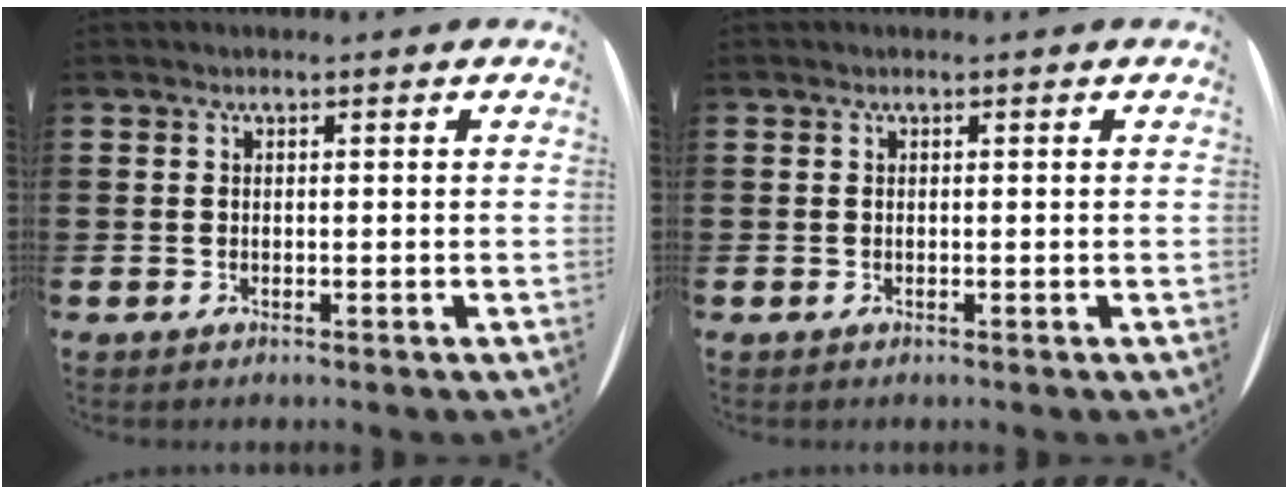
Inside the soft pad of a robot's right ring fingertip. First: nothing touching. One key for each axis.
{"total": 0.0}